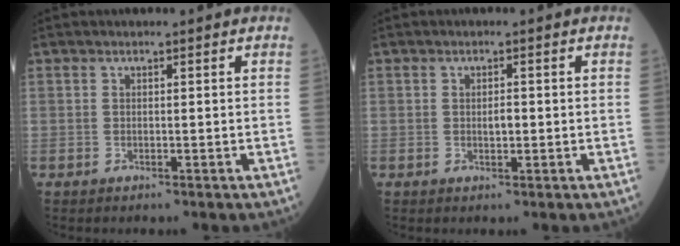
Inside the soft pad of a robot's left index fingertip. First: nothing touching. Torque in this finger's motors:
{"motor_torque": [0.12, 0.14, 0.03, 0.01]}